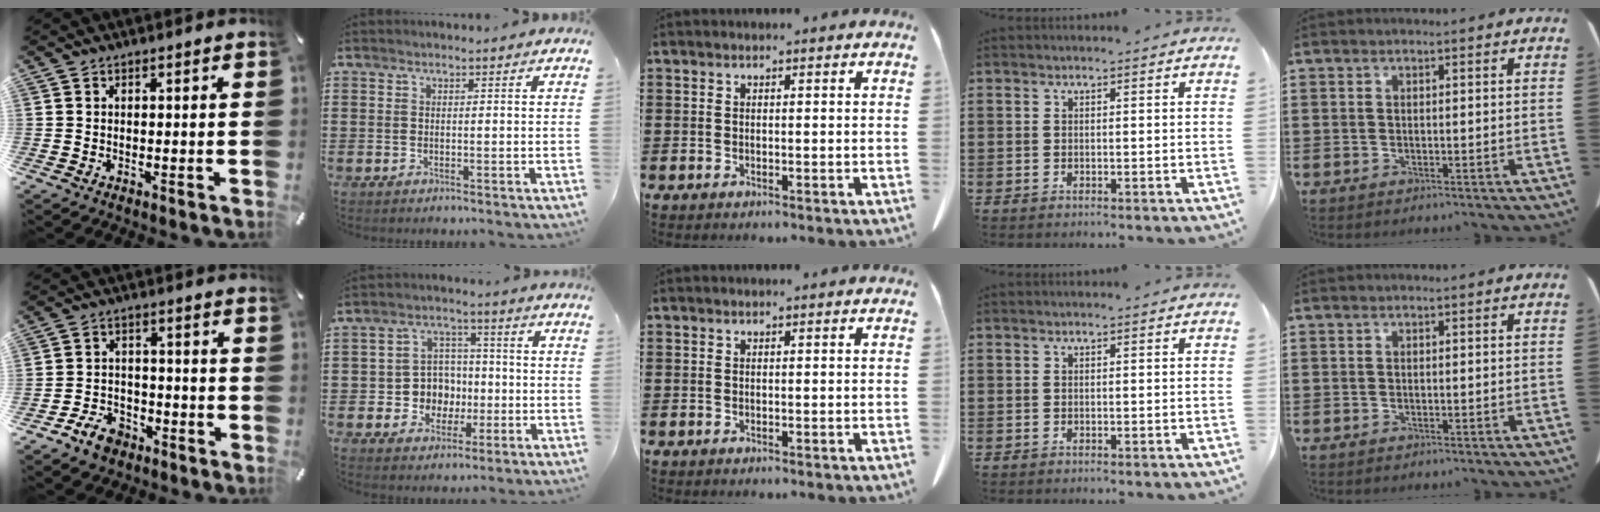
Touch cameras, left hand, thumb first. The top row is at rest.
{"thumb": {"total": 7.3, "force": [-4.8, 4.8, 2.6], "torque": [-0.053, 0.031, -0.091]}, "index": {"total": 6.7, "force": [-0.7, 6.3, 2.0], "torque": [-0.052, 0.015, -0.010]}}